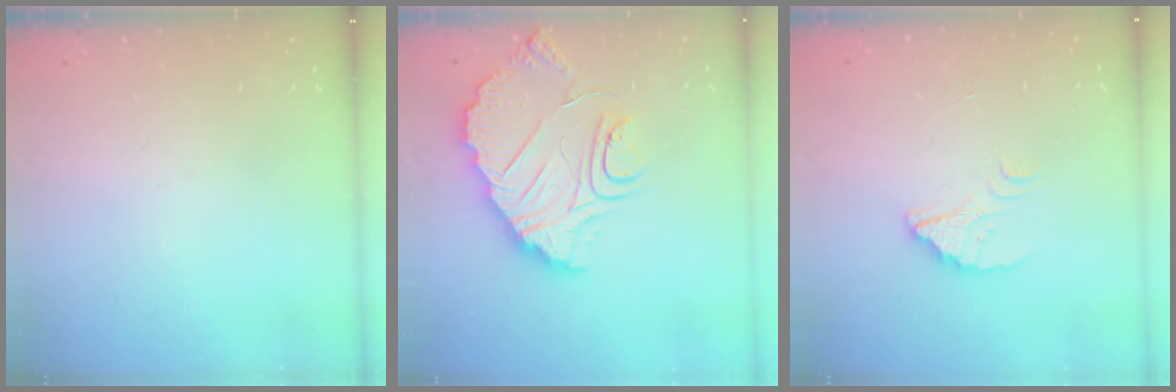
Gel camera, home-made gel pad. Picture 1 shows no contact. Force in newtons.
{"total": 12.5, "press": 12.4, "slide": 0.9}
{"total": 2.7, "press": 2.7, "slide": 0.1}